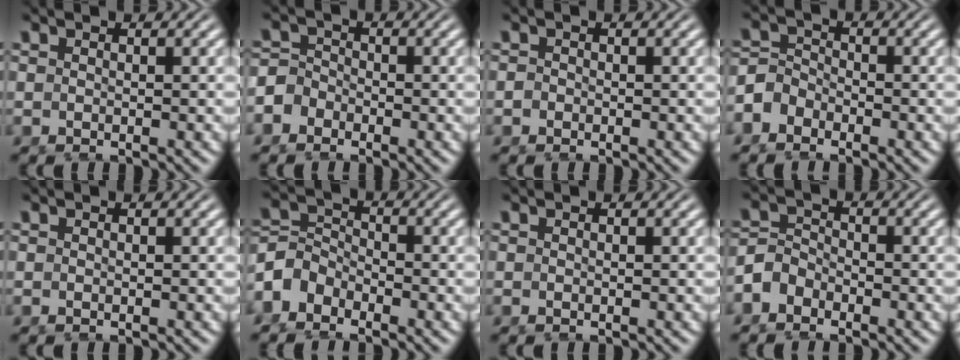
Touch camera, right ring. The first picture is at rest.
{"total": 3.2, "force": [-1.4, 2.8, 0.8], "torque": [-0.021, -0.011, -0.027]}
{"total": 0.6, "force": [-0.5, 0.3, -0.1], "torque": [-0.003, -0.008, -0.008]}
{"total": 3.5, "force": [-1.5, 3.0, 1.2], "torque": [-0.029, -0.014, -0.027]}
{"total": 0.0}
{"total": 6.0, "force": [-2.4, 5.1, 2.1], "torque": [-0.057, -0.025, -0.040]}
{"total": 0.0}
{"total": 3.6, "force": [-1.7, 2.9, 1.2], "torque": [-0.033, -0.016, -0.029]}